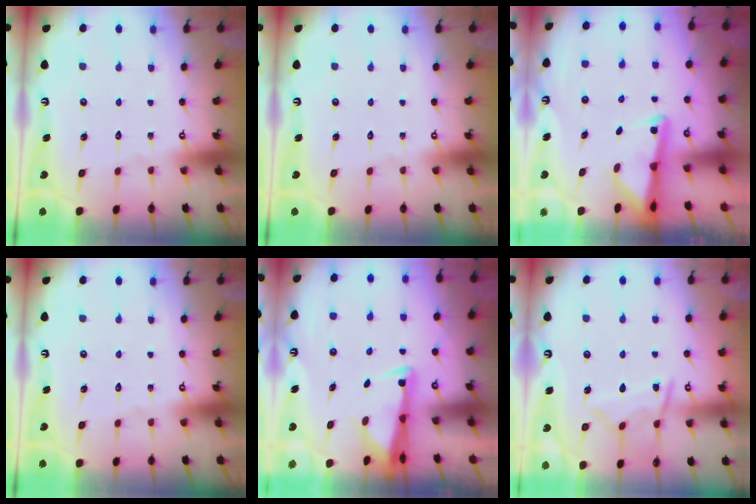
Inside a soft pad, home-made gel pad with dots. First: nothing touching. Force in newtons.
{"total": 0.0}
{"total": 3.0, "press": 2.9, "slide": 0.7}
{"total": 0.0}
{"total": 2.8, "press": 2.6, "slide": 0.9}
{"total": 9.8, "press": 9.7, "slide": 0.9}